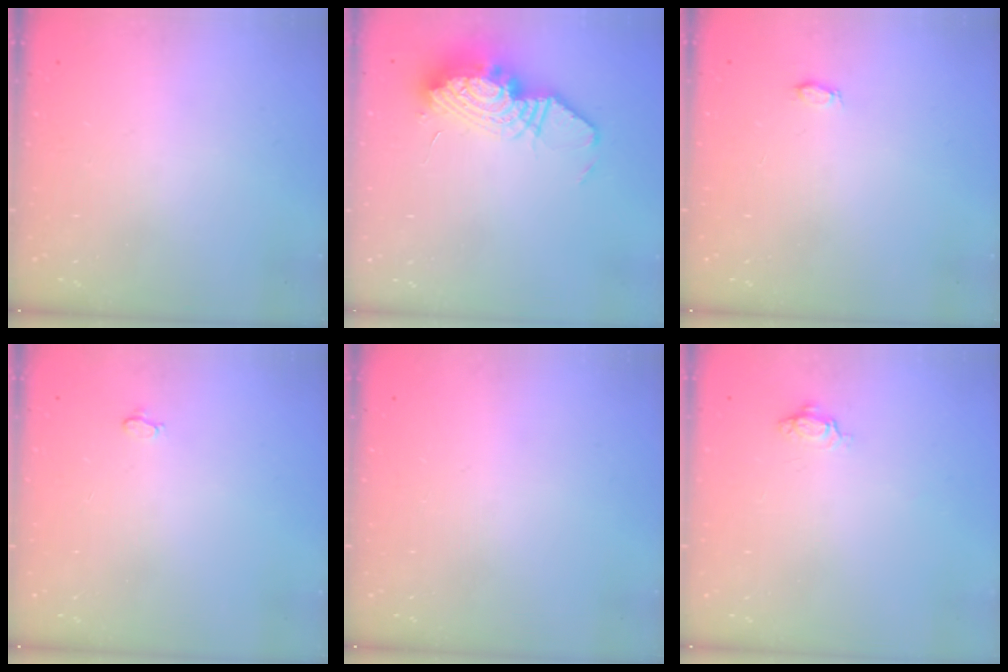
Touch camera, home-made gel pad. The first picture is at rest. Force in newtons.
{"total": 17.0, "press": 15.4, "slide": 7.2}
{"total": 2.7, "press": 2.7, "slide": 0.3}
{"total": 2.6, "press": 2.6, "slide": 0.3}
{"total": 0.0}
{"total": 3.7, "press": 3.6, "slide": 0.4}